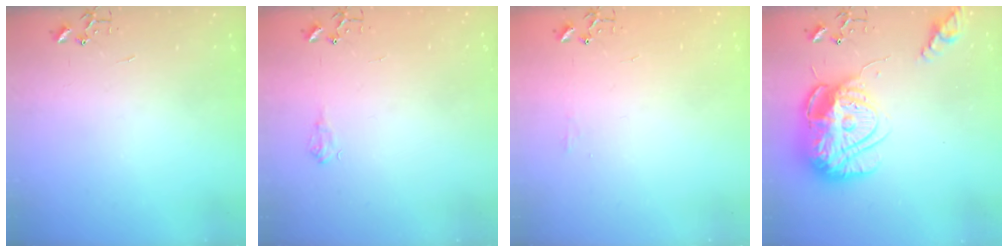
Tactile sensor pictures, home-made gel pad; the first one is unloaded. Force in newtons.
{"total": 6.2, "press": 6.1, "slide": 0.8}
{"total": 4.5, "press": 4.4, "slide": 0.7}
{"total": 24.2, "press": 24.1, "slide": 2.0}